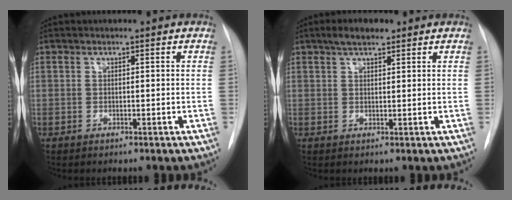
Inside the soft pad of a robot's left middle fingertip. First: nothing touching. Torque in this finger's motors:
{"motor_torque": [0.16, -0.16, 0.02, 0.03]}